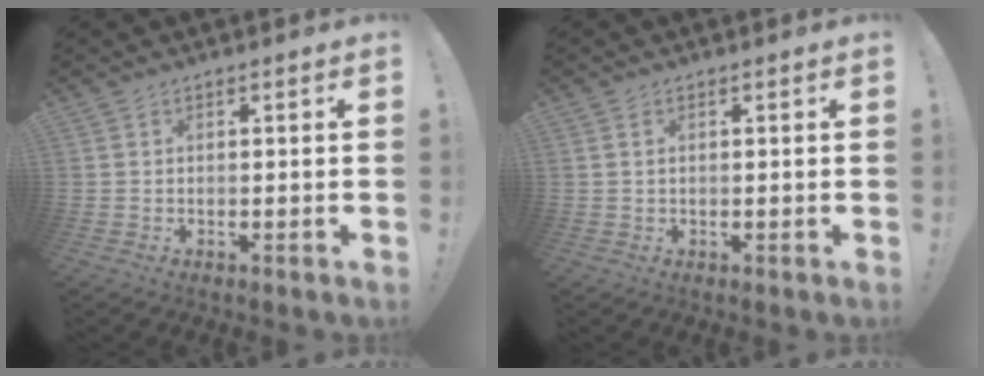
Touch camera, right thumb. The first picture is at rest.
{"total": 1.1, "force": [0.6, 0.7, 0.7], "torque": [-0.009, -0.001, 0.009]}